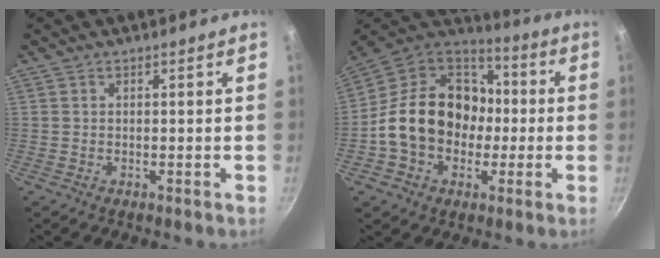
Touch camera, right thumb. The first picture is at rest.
{"total": 21.4, "force": [-1.7, 16.9, 12.9], "torque": [-0.197, 0.050, -0.033]}